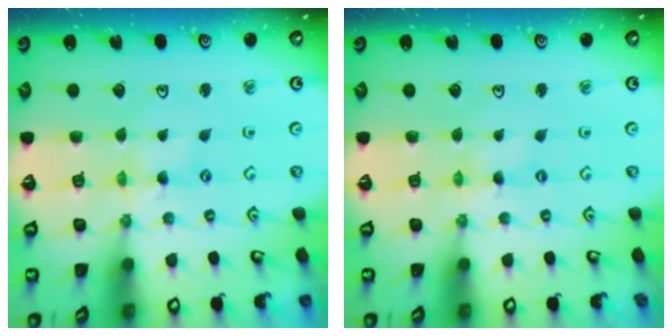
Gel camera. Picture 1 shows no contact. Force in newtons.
{"total": 0.0}